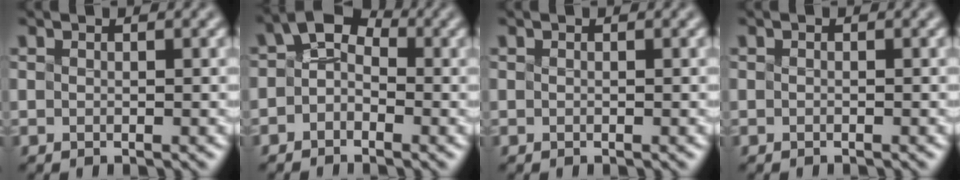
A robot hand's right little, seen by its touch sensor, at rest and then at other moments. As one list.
[{"total": 2.8, "force": [-0.3, 1.9, 2.1], "torque": [-0.033, 0.016, -0.006]}, {"total": 0.0}, {"total": 0.7, "force": [-0.7, -0.2, -0.1], "torque": [0.002, -0.006, -0.007]}]